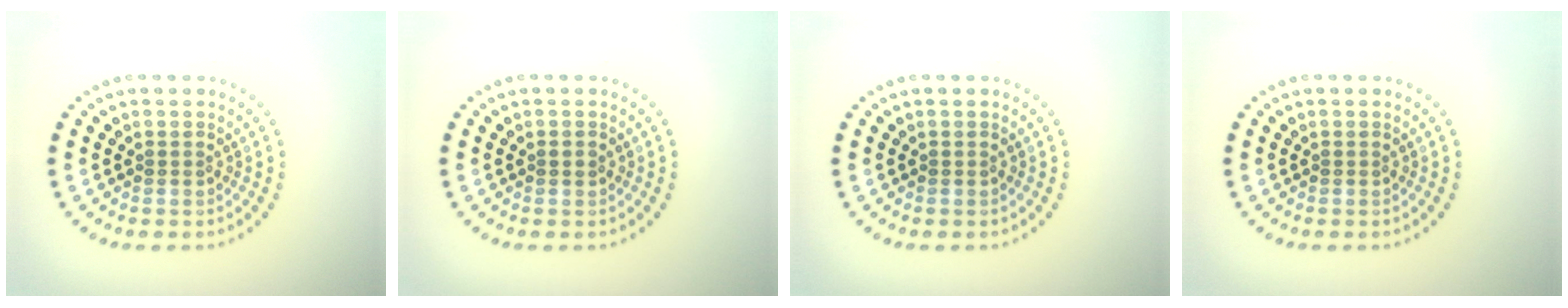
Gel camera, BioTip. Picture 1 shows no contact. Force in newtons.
{"total": 0.7, "press": 0.7, "slide": 0.0}
{"total": 0.0}
{"total": 0.0}